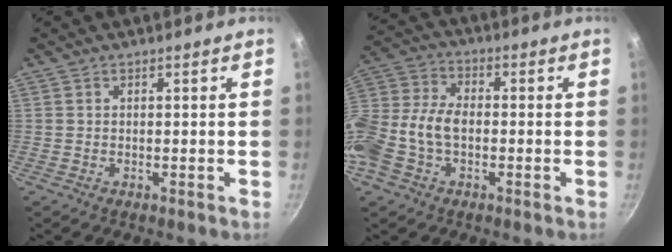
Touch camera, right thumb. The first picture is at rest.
{"total": 13.5, "force": [-2.8, 8.9, 9.8], "torque": [-0.197, 0.036, -0.069]}